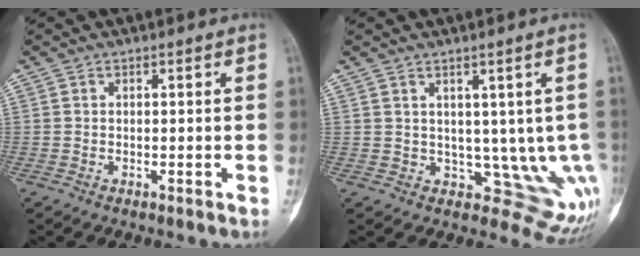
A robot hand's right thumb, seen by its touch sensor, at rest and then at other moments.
{"total": 9.2, "force": [1.5, 6.3, 6.5], "torque": [-0.042, -0.021, 0.042]}